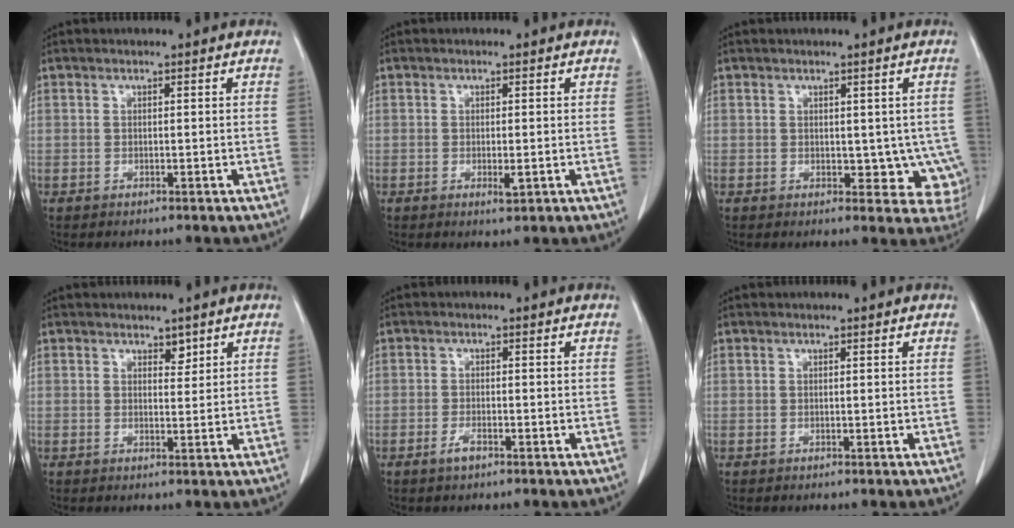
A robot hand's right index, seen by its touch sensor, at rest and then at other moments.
{"total": 1.6, "force": [-0.4, 0.4, 1.5], "torque": [-0.025, -0.005, -0.005]}
{"total": 6.1, "force": [-0.2, 4.2, 4.3], "torque": [-0.018, 0.002, 0.005]}
{"total": 1.6, "force": [1.1, 0.8, 0.7], "torque": [-0.008, -0.003, 0.017]}
{"total": 1.9, "force": [-1.2, 0.5, 1.4], "torque": [-0.031, -0.001, -0.023]}
{"total": 0.0}